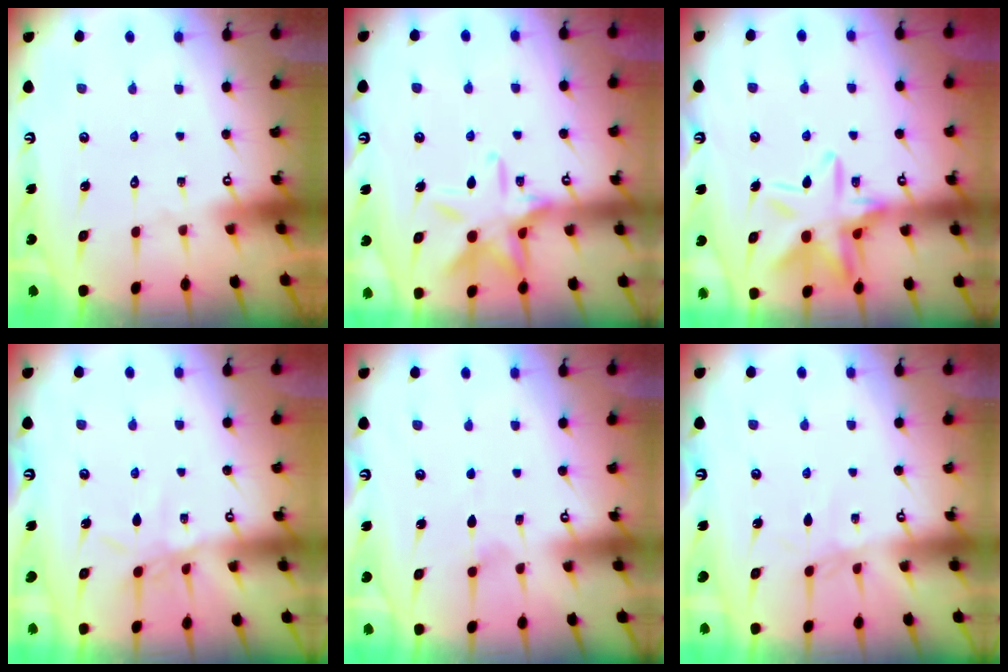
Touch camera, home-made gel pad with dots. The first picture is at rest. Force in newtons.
{"total": 14.0, "press": 14.0, "slide": 0.9}
{"total": 14.6, "press": 14.6, "slide": 1.0}
{"total": 4.8, "press": 4.7, "slide": 0.6}
{"total": 3.4, "press": 3.0, "slide": 1.5}
{"total": 1.4, "press": 1.3, "slide": 0.4}